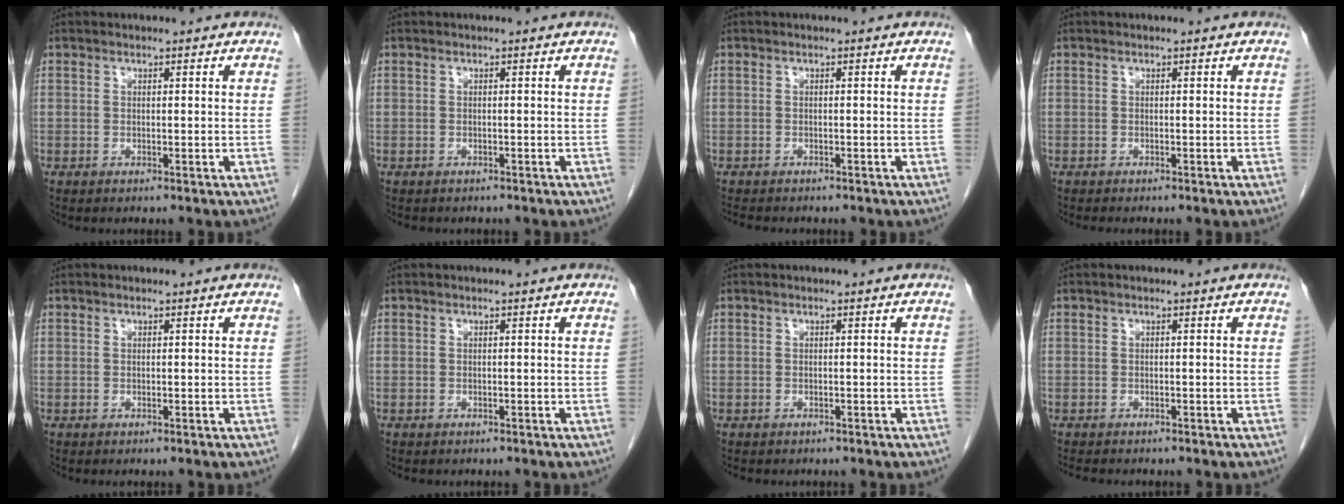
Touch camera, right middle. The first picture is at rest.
{"total": 2.7, "force": [-2.3, 1.2, 0.9], "torque": [-0.018, -0.004, -0.027]}
{"total": 3.6, "force": [-3.1, 1.1, 1.4], "torque": [-0.027, -0.008, -0.042]}
{"total": 0.9, "force": [-0.8, -0.1, 0.4], "torque": [-0.009, -0.002, -0.013]}
{"total": 0.0}
{"total": 0.6, "force": [-0.5, 0.3, 0.1], "torque": [-0.011, 0.001, -0.007]}
{"total": 2.1, "force": [-1.7, 0.9, 0.6], "torque": [-0.016, -0.003, -0.020]}
{"total": 4.0, "force": [-3.5, 1.3, 1.7], "torque": [-0.027, -0.008, -0.046]}